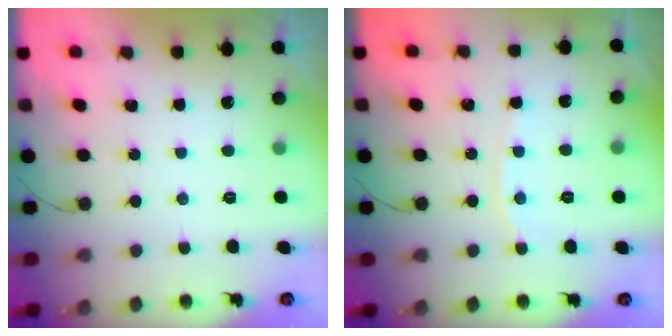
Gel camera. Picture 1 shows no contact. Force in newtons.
{"total": 4.2, "press": 4.1, "slide": 0.6}